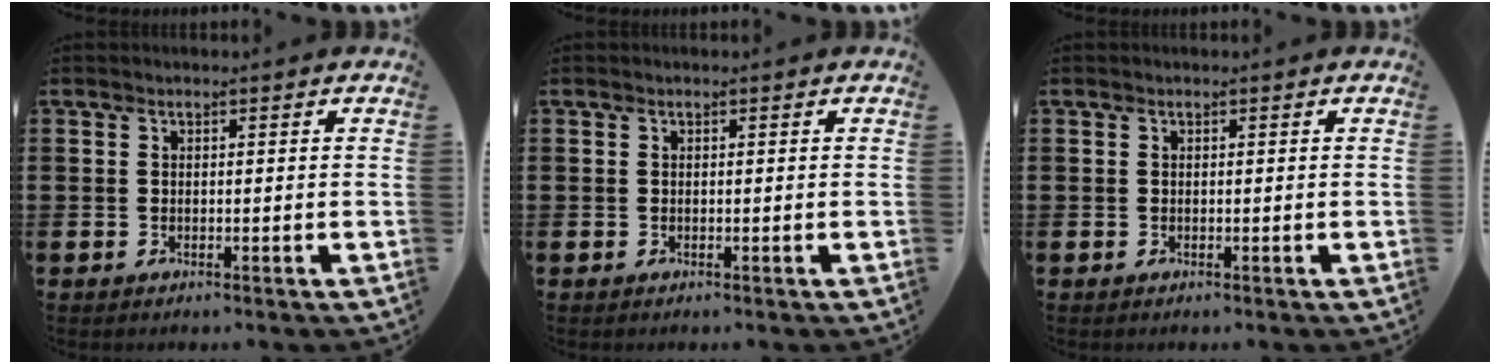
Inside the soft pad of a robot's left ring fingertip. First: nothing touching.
{"total": 0.0}
{"total": 0.0}